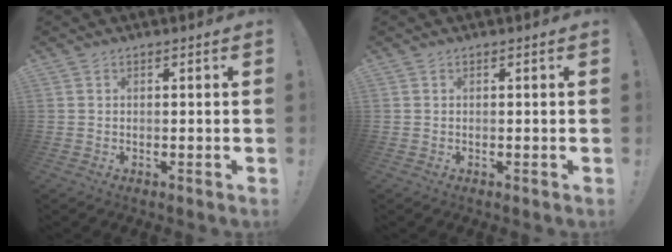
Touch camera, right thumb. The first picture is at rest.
{"total": 0.0}